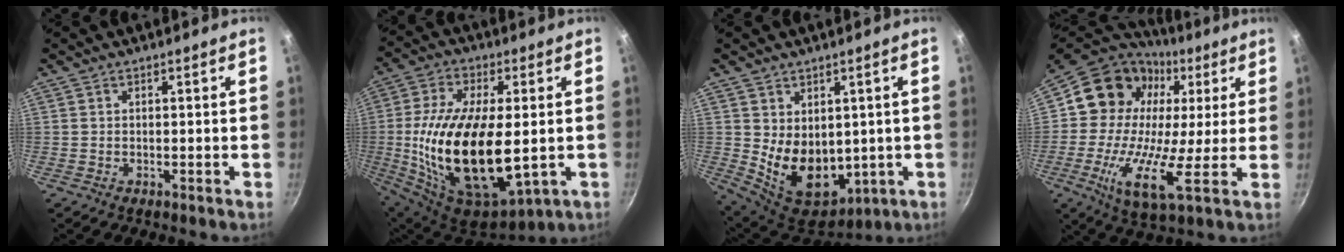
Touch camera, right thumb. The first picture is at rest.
{"total": 25.1, "force": [-1.4, 12.0, 22.0], "torque": [-0.418, -0.002, -0.010]}
{"total": 11.6, "force": [1.9, 8.3, 7.9], "torque": [-0.101, -0.041, 0.062]}
{"total": 20.4, "force": [2.9, 13.4, 15.1], "torque": [-0.253, 0.010, 0.024]}